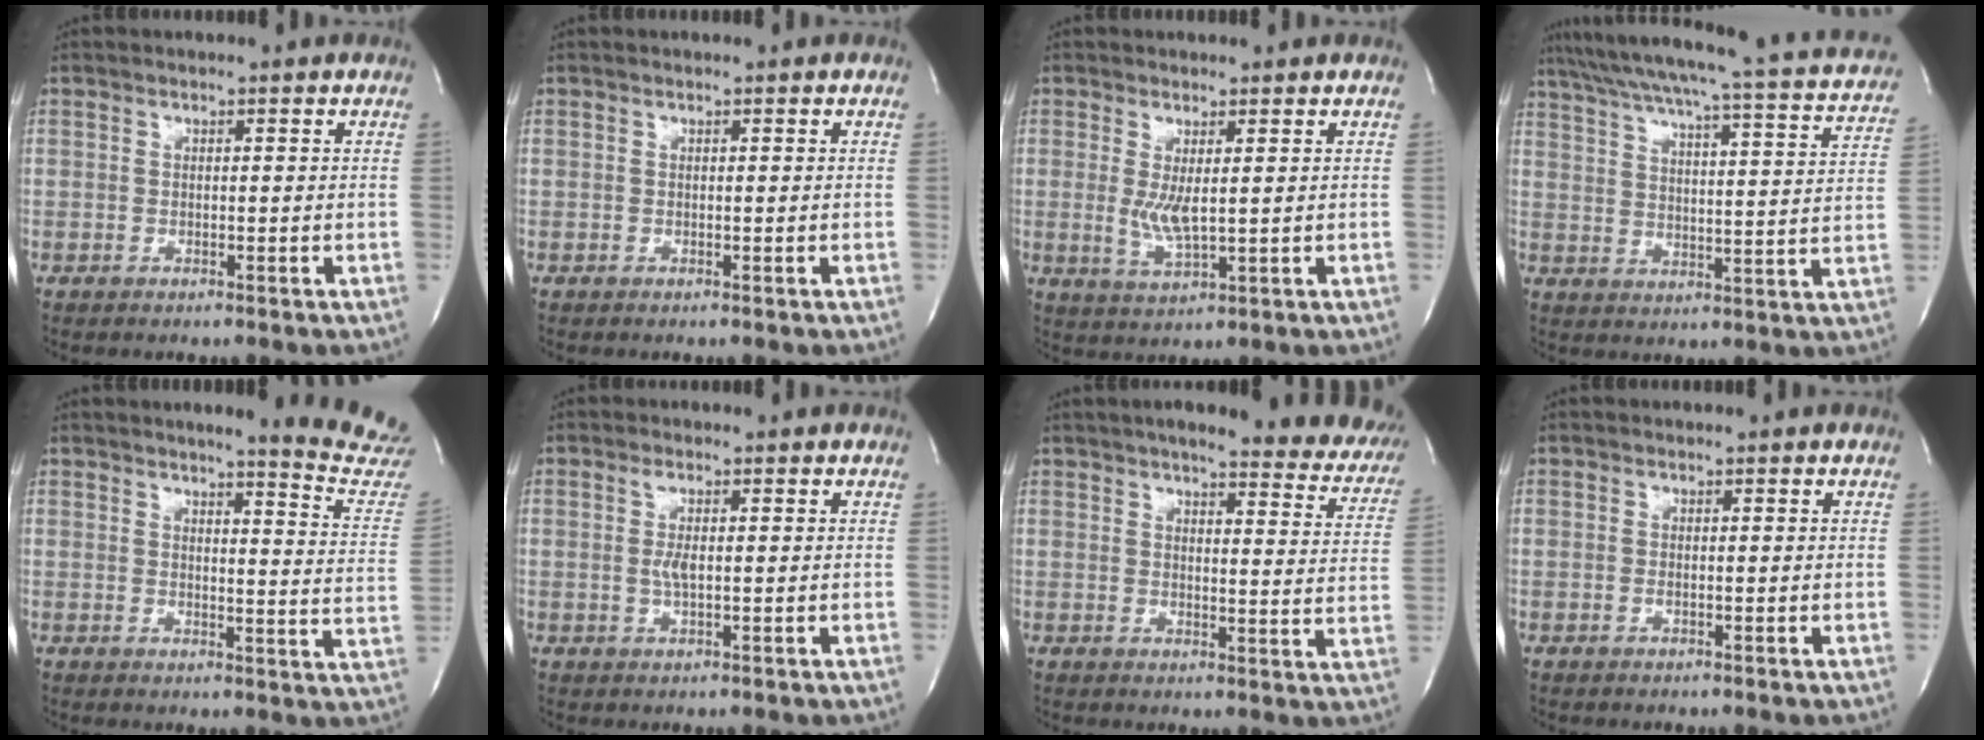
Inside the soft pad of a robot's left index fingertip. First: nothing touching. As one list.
[{"total": 0.0}, {"total": 3.9, "force": [-0.2, 0.8, 3.8], "torque": [-0.080, -0.018, 0.007]}, {"total": 25.6, "force": [21.9, 2.4, 13.1], "torque": [-0.201, -0.027, 0.267]}, {"total": 12.8, "force": [12.4, -1.2, 2.8], "torque": [-0.025, -0.130, 0.114]}, {"total": 2.3, "force": [-0.5, 0.6, 2.2], "torque": [-0.047, -0.007, -0.004]}, {"total": 20.1, "force": [16.6, 4.5, 10.3], "torque": [-0.116, -0.024, 0.173]}, {"total": 0.8, "force": [-0.7, 0.0, 0.2], "torque": [-0.006, -0.005, -0.013]}]